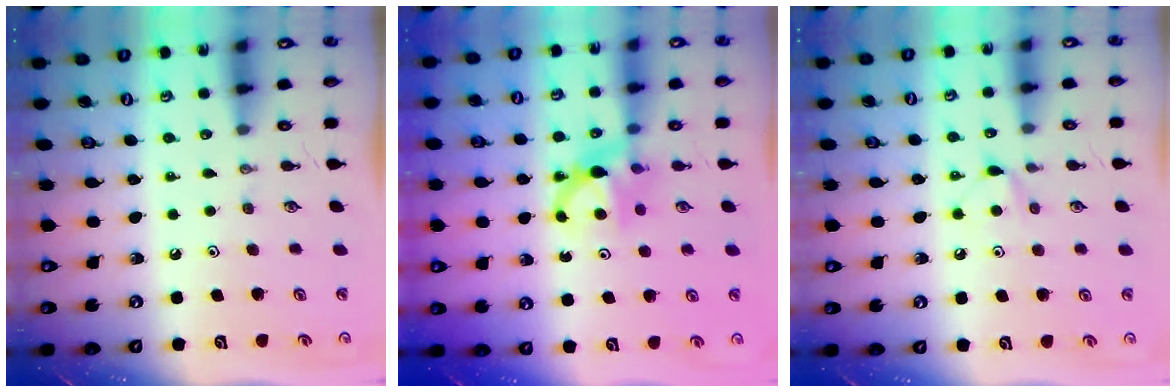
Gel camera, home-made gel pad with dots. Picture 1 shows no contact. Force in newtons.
{"total": 7.1, "press": 7.0, "slide": 0.3}
{"total": 6.0, "press": 6.0, "slide": 0.7}